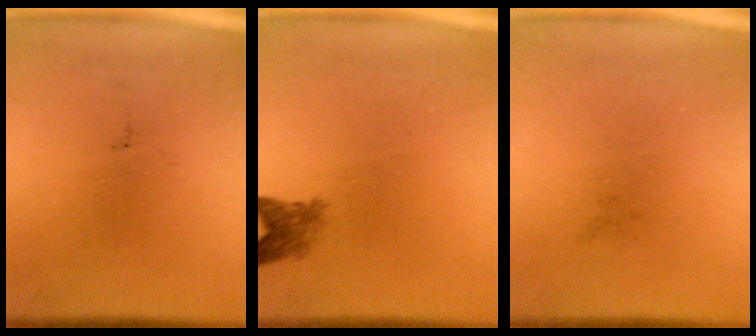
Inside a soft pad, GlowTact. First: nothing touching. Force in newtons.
{"total": 2.4}
{"total": 0.0}